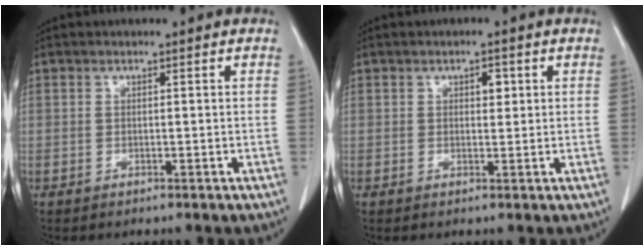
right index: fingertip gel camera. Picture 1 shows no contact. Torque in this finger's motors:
{"motor_torque": [0.01, 0.00, 0.01, 0.01]}